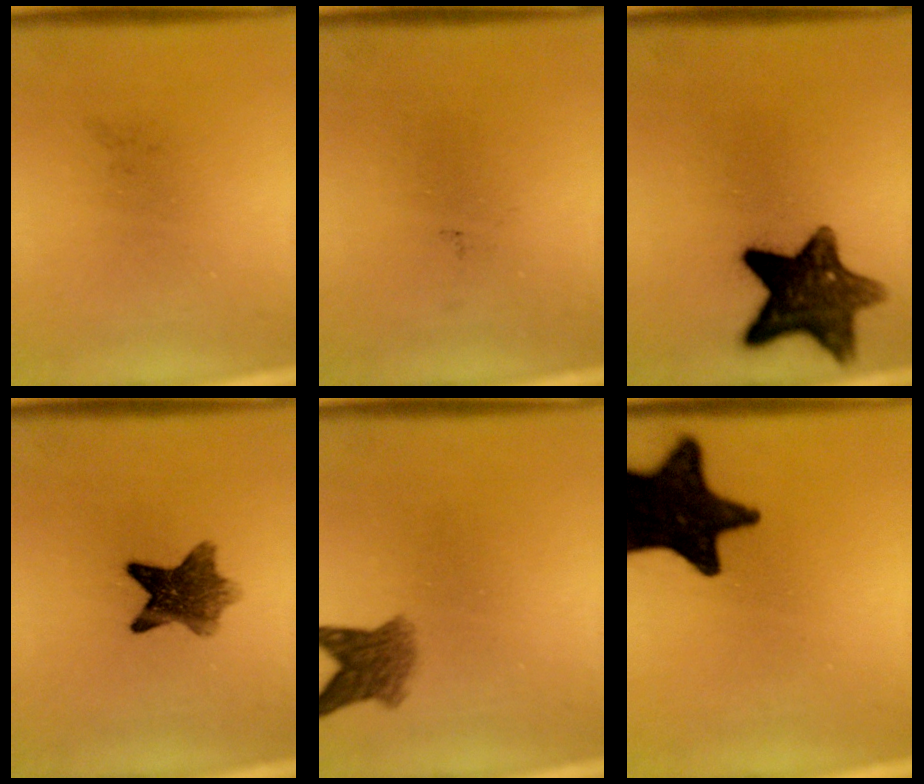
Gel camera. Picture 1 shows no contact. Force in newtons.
{"total": 0.0}
{"total": 12.2}
{"total": 7.9}
{"total": 4.4}
{"total": 17.8}